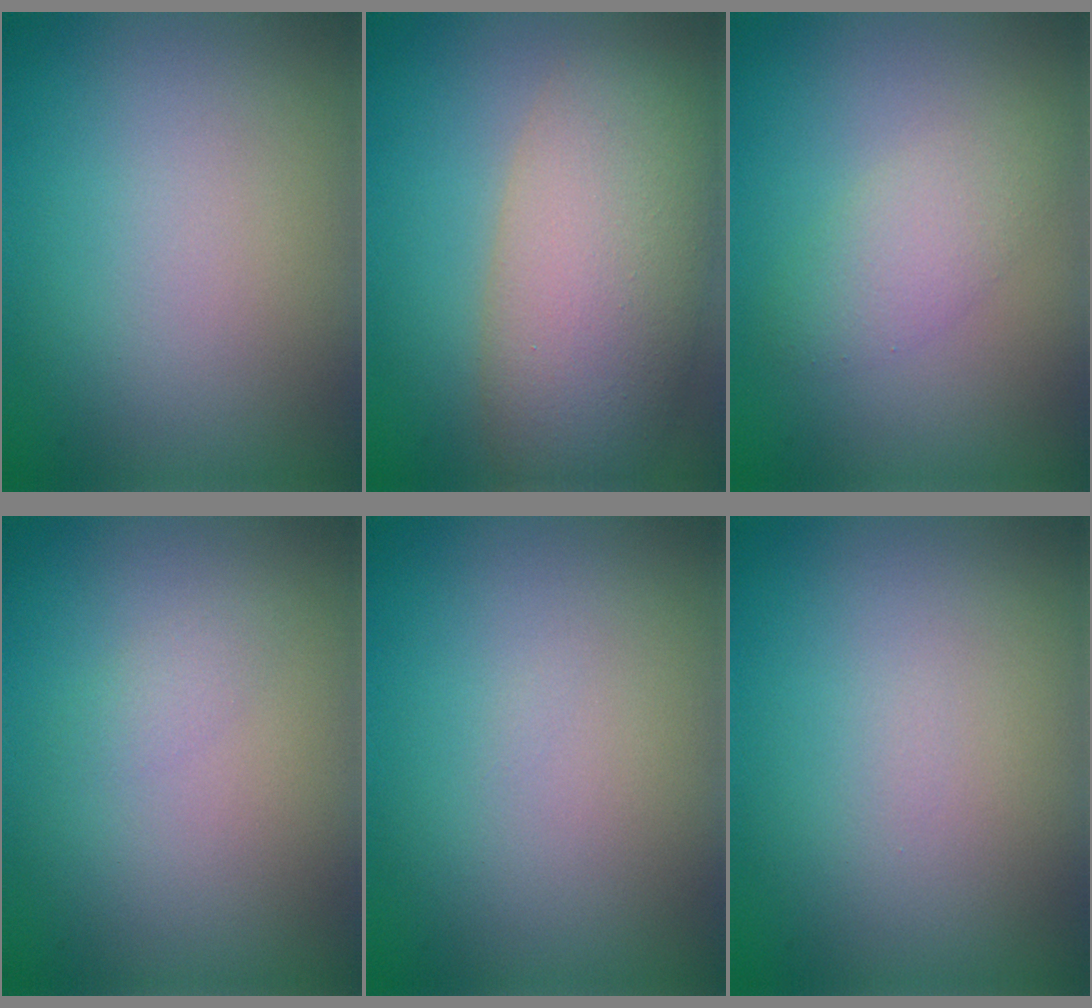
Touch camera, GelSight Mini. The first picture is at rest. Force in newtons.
{"total": 8.7, "press": 8.7, "slide": 0.7}
{"total": 2.5, "press": 2.5, "slide": 0.2}
{"total": 0.9, "press": 0.9, "slide": 0.1}
{"total": 0.0}
{"total": 0.0}